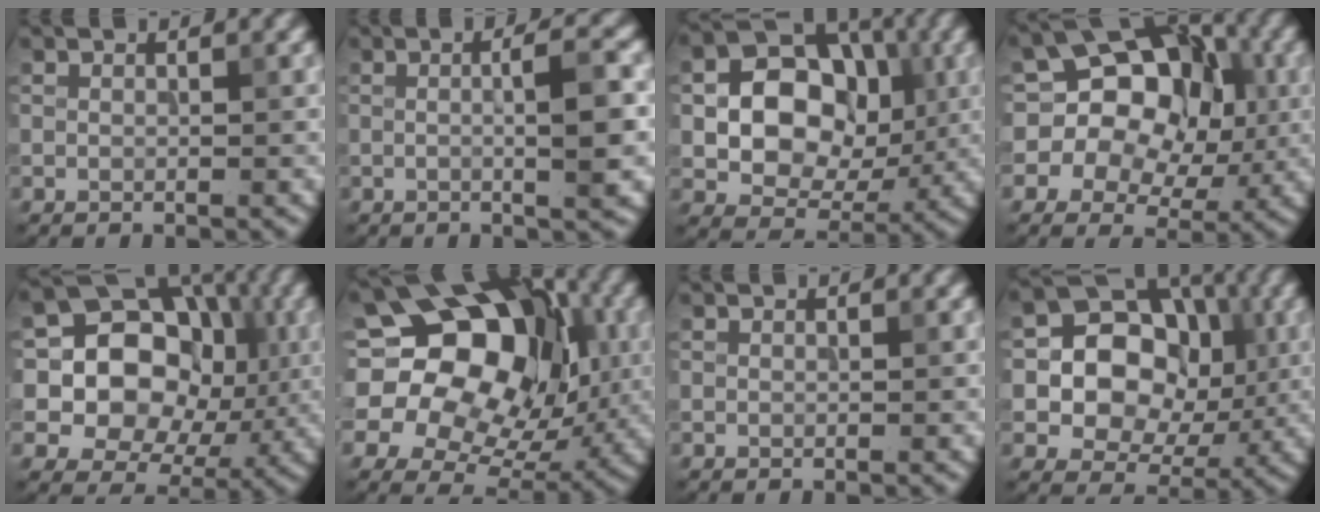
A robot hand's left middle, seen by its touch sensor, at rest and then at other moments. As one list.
[{"total": 5.1, "force": [0.0, 1.1, 5.0], "torque": [-0.065, 0.008, 0.000]}, {"total": 9.7, "force": [0.4, 7.5, 6.2], "torque": [-0.083, 0.006, 0.000]}, {"total": 12.6, "force": [1.6, 10.3, 7.1], "torque": [-0.099, 0.039, -0.005]}, {"total": 12.7, "force": [1.1, 10.9, 6.4], "torque": [-0.108, 0.023, 0.000]}, {"total": 17.5, "force": [3.9, 13.0, 11.1], "torque": [-0.189, 0.044, 0.058]}, {"total": 0.0}, {"total": 10.2, "force": [0.4, 8.5, 5.6], "torque": [-0.066, 0.011, -0.009]}]